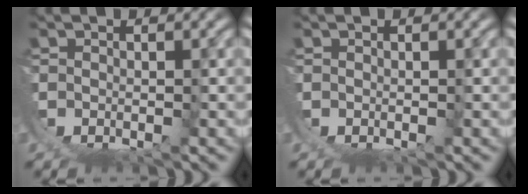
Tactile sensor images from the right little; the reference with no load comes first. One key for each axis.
{"total": 0.0}